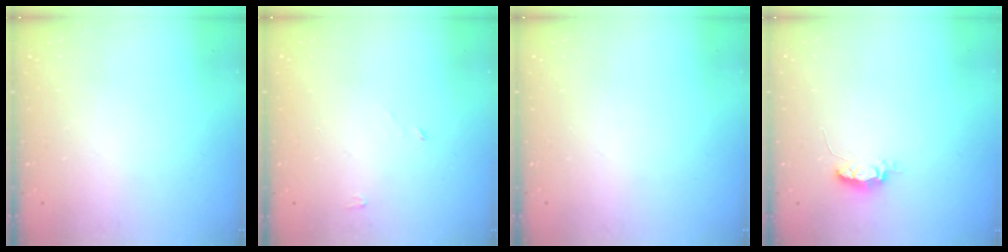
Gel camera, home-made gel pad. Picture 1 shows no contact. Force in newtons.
{"total": 2.4, "press": 2.4, "slide": 0.2}
{"total": 0.0}
{"total": 4.7, "press": 4.7, "slide": 0.4}